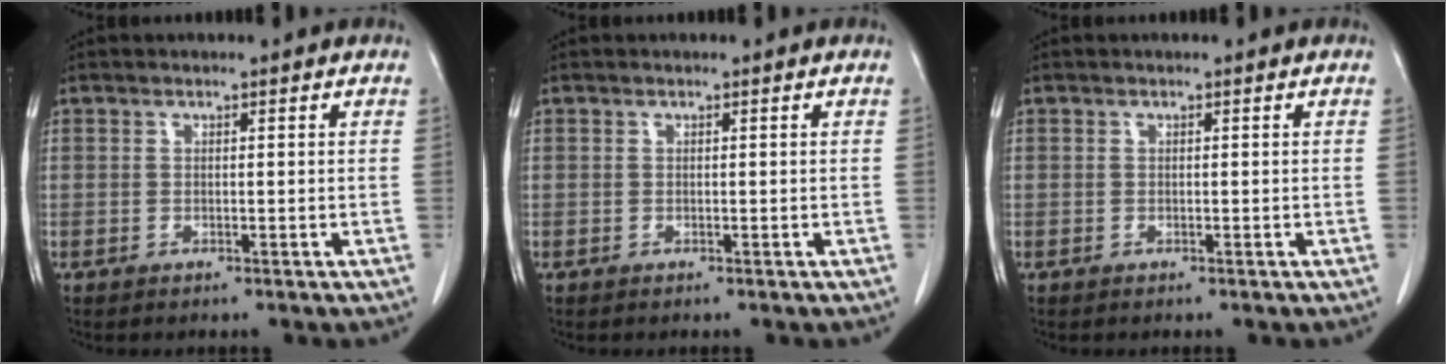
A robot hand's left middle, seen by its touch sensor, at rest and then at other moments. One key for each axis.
{"total": 0.0}
{"total": 0.0}